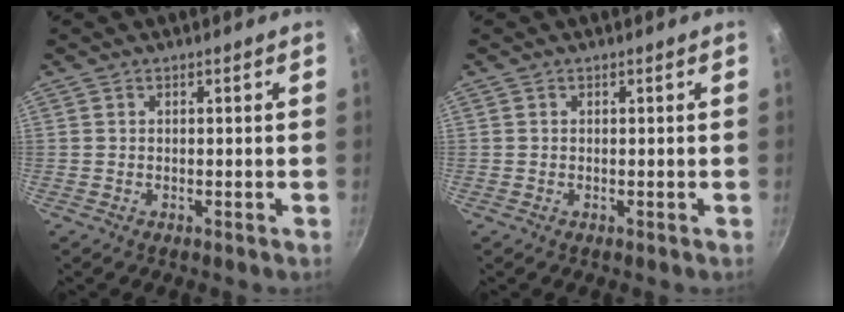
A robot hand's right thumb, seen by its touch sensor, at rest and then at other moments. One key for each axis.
{"total": 0.0}